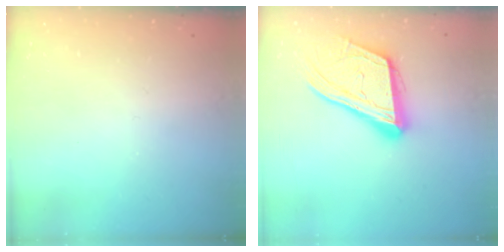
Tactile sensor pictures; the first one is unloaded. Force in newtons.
{"total": 19.1, "press": 18.9, "slide": 2.6}